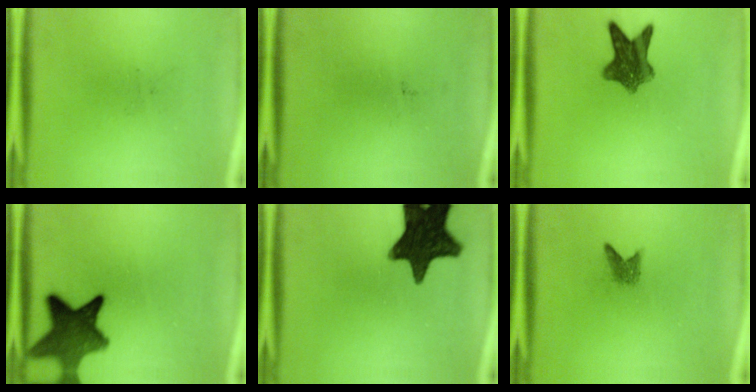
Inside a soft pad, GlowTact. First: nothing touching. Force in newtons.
{"total": 0.0}
{"total": 8.0}
{"total": 11.4}
{"total": 16.3}
{"total": 1.7}